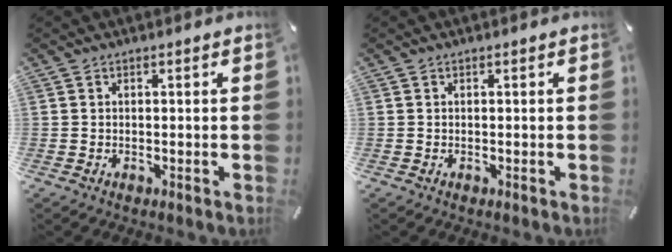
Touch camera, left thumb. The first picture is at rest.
{"total": 0.0}